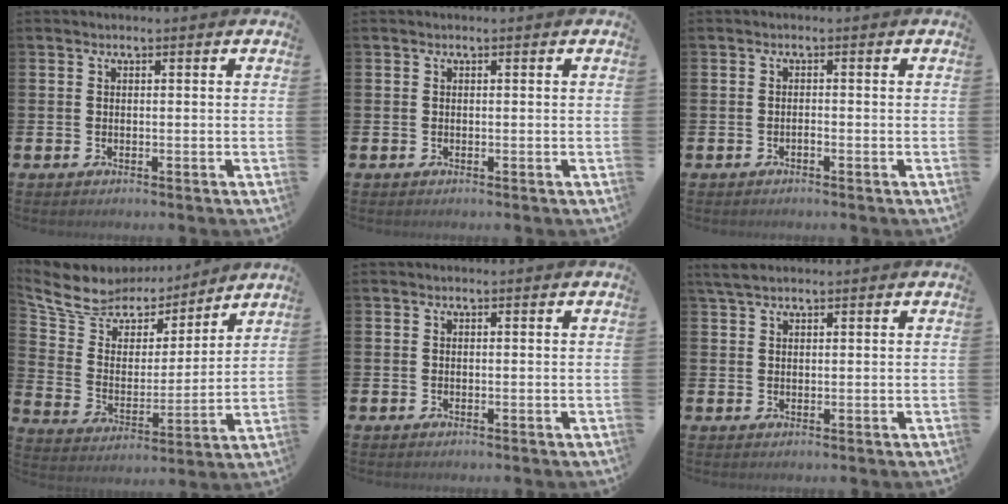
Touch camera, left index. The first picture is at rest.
{"total": 0.0}
{"total": 0.5, "force": [-0.4, 0.1, 0.3], "torque": [-0.015, 0.000, -0.006]}
{"total": 7.8, "force": [6.8, 3.7, 0.9], "torque": [-0.065, -0.051, 0.121]}
{"total": 0.0}
{"total": 2.6, "force": [2.1, 0.8, 1.2], "torque": [-0.019, 0.000, 0.037]}